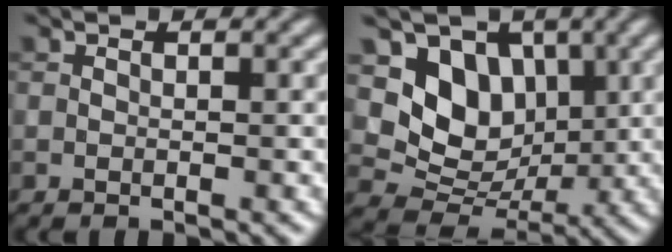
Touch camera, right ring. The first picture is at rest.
{"total": 7.5, "force": [2.0, 6.0, 4.1], "torque": [-0.065, -0.013, 0.025]}